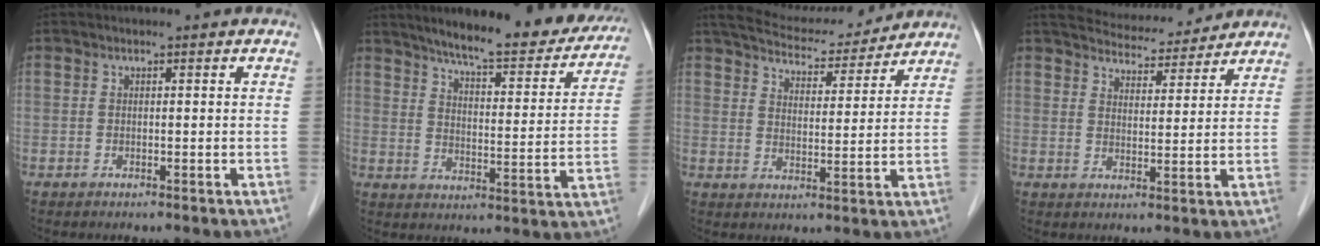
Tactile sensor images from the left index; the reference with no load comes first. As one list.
[{"total": 20.2, "force": [17.4, 3.9, 9.5], "torque": [-0.122, -0.014, 0.223]}, {"total": 12.5, "force": [11.9, 2.2, 3.3], "torque": [-0.051, 0.014, 0.176]}, {"total": 9.9, "force": [9.5, 2.1, 2.2], "torque": [-0.035, 0.013, 0.135]}]